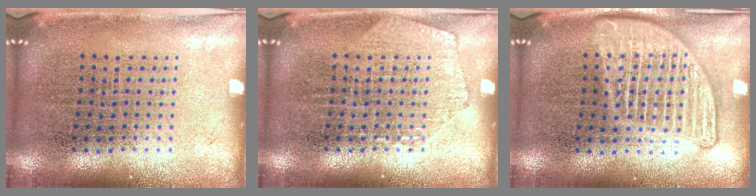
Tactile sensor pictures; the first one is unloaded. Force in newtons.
{"total": 1.2, "press": 1.2, "slide": 0.2}
{"total": 2.7, "press": 2.7, "slide": 0.2}